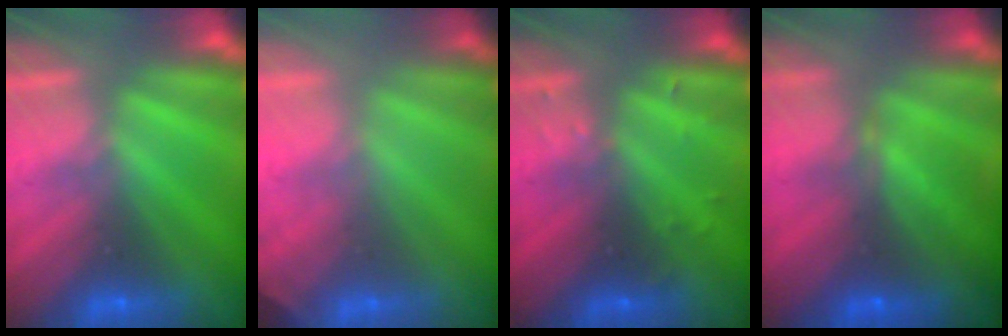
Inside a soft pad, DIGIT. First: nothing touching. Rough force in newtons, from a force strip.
{"total": 1.9}
{"total": 2.9}
{"total": 7.3}